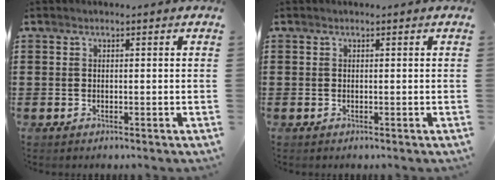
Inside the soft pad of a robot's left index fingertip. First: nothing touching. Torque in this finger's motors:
{"motor_torque": [-1.16, 0.34, -0.78, -0.21]}